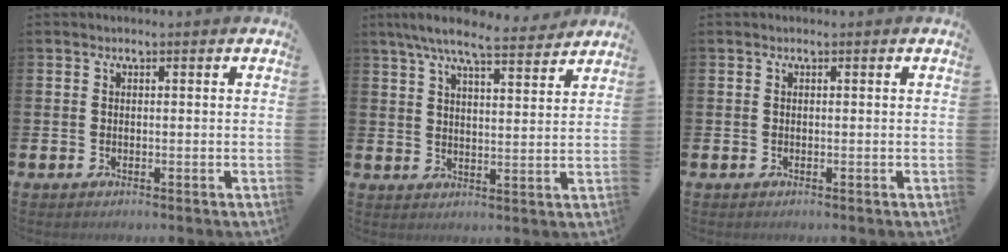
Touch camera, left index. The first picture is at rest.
{"total": 7.9, "force": [7.1, 1.1, 3.4], "torque": [-0.074, -0.032, 0.123]}
{"total": 0.0}